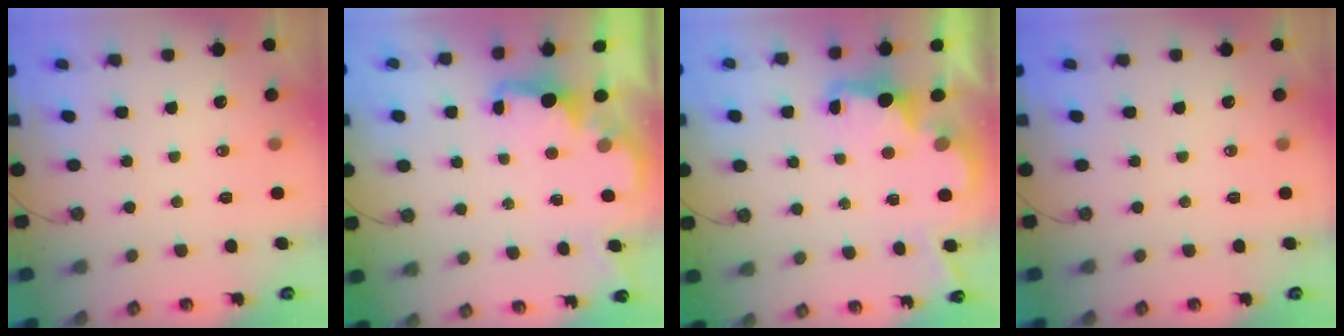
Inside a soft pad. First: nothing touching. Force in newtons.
{"total": 1.7, "press": 1.6, "slide": 0.6}
{"total": 2.5, "press": 2.4, "slide": 0.8}
{"total": 0.0}